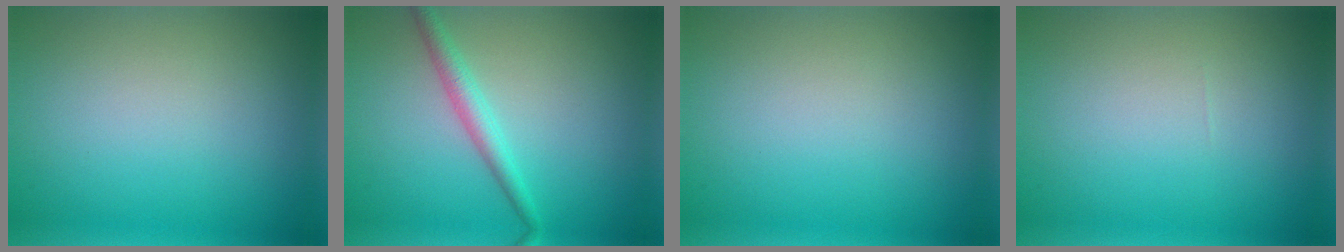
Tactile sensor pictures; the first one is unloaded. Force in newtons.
{"total": 2.3, "press": 2.3, "slide": 0.0}
{"total": 0.0}
{"total": 0.0}